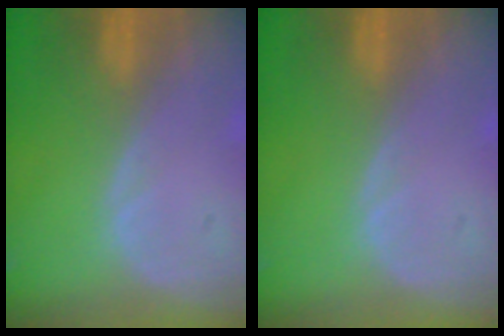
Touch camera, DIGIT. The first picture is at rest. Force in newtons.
{"total": 0.0}